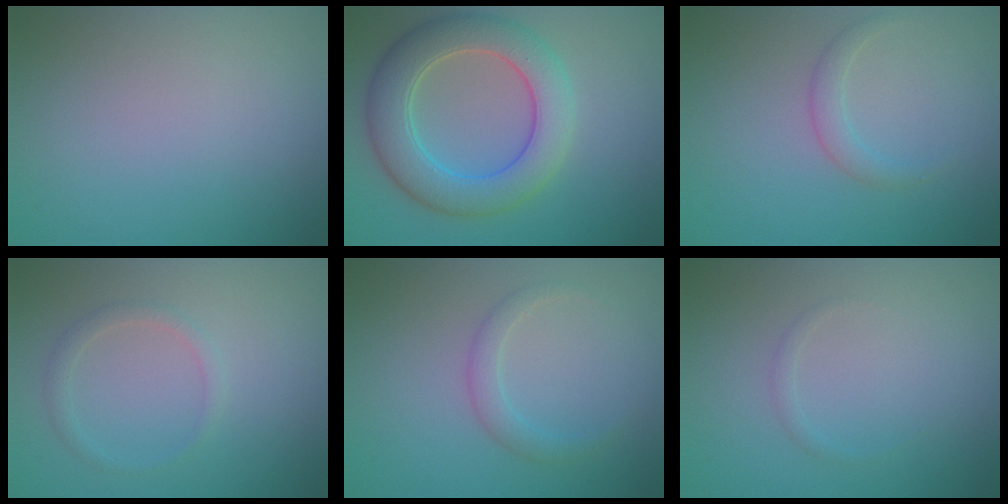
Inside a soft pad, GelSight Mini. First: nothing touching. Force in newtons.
{"total": 7.0, "press": 7.0, "slide": 0.2}
{"total": 1.4, "press": 1.4, "slide": 0.0}
{"total": 1.4, "press": 1.4, "slide": 0.1}
{"total": 1.6, "press": 1.6, "slide": 0.1}
{"total": 0.6, "press": 0.6, "slide": 0.1}